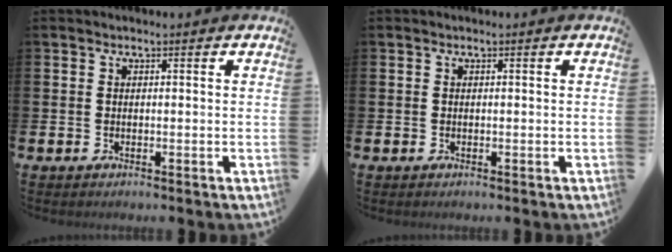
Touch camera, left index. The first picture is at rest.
{"total": 0.0}